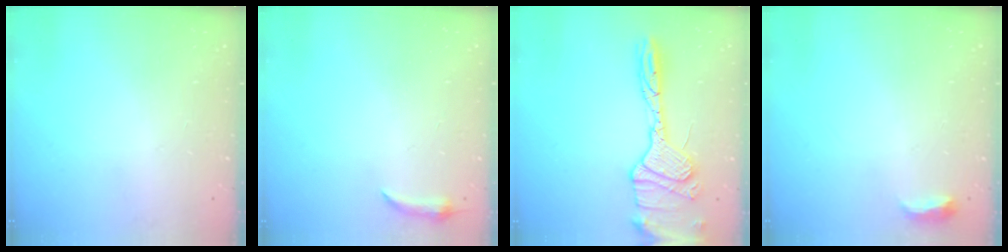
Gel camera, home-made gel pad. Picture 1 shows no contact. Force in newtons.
{"total": 4.0, "press": 3.9, "slide": 0.8}
{"total": 18.5, "press": 18.3, "slide": 2.8}
{"total": 3.9, "press": 3.8, "slide": 0.9}